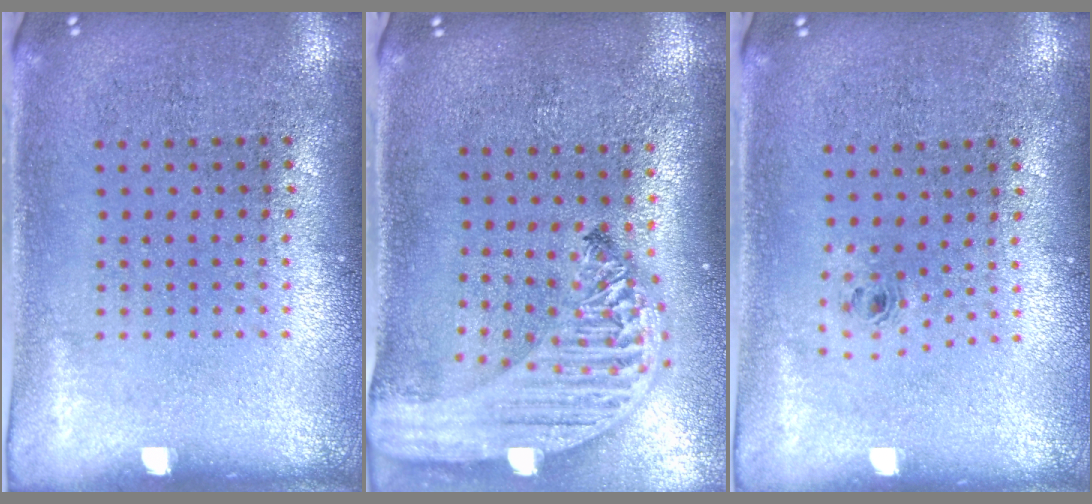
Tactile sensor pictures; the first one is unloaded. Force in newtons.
{"total": 3.1, "press": 2.4, "slide": 1.9}
{"total": 0.7, "press": 0.3, "slide": 0.6}